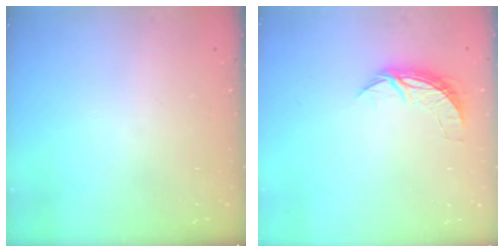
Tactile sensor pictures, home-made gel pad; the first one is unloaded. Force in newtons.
{"total": 6.5, "press": 6.5, "slide": 0.4}